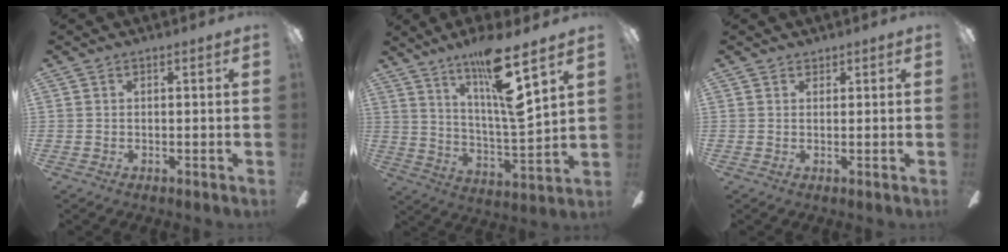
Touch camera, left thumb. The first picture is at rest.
{"total": 16.3, "force": [10.9, 1.6, 12.0], "torque": [-0.215, -0.061, 0.169]}
{"total": 1.0, "force": [0.9, 0.4, 0.0], "torque": [0.007, -0.005, 0.016]}